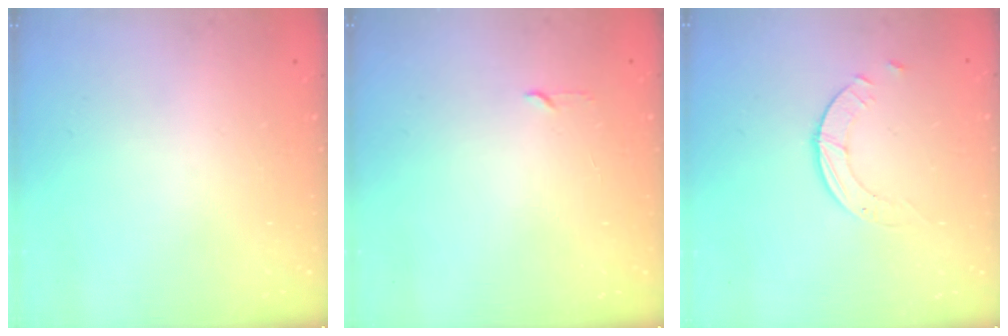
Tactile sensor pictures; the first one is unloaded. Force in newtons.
{"total": 2.3, "press": 2.2, "slide": 0.3}
{"total": 1.8, "press": 1.8, "slide": 0.2}